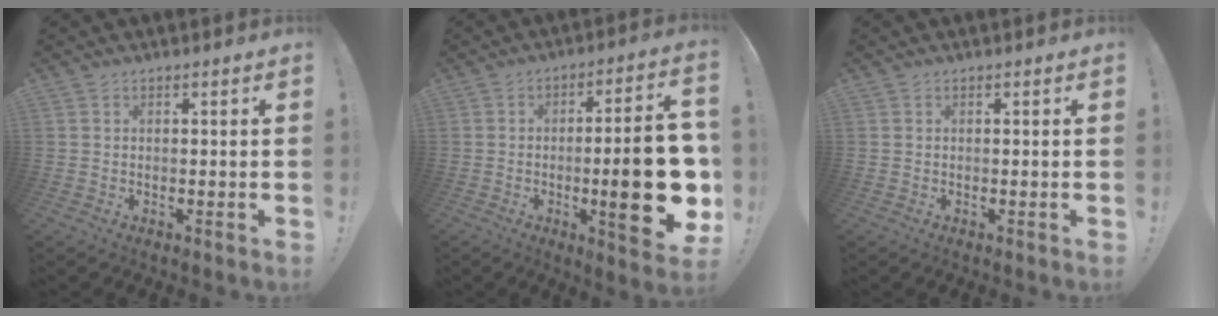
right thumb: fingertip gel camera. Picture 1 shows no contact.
{"total": 21.5, "force": [-3.5, 4.9, 20.7], "torque": [-0.292, 0.002, -0.044]}
{"total": 0.0}